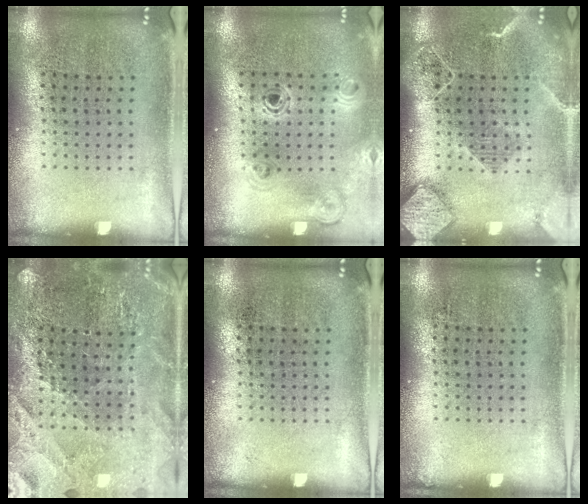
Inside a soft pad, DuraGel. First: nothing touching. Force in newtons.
{"total": 1.1, "press": 1.1, "slide": 0.1}
{"total": 2.3, "press": 2.0, "slide": 1.1}
{"total": 3.0, "press": 2.9, "slide": 0.4}
{"total": 0.0}
{"total": 0.0}